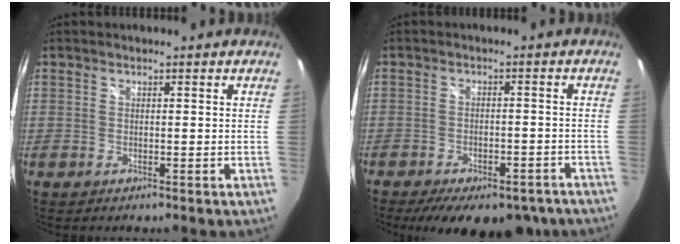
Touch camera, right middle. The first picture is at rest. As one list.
[{"total": 16.4, "force": [-12.5, 6.8, 8.2], "torque": [-0.158, -0.013, -0.151]}]